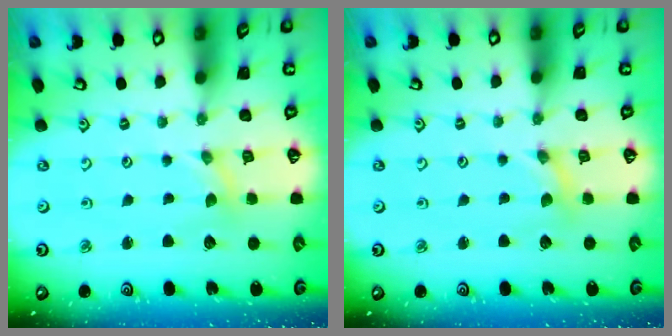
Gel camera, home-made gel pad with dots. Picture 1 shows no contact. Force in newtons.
{"total": 0.0}